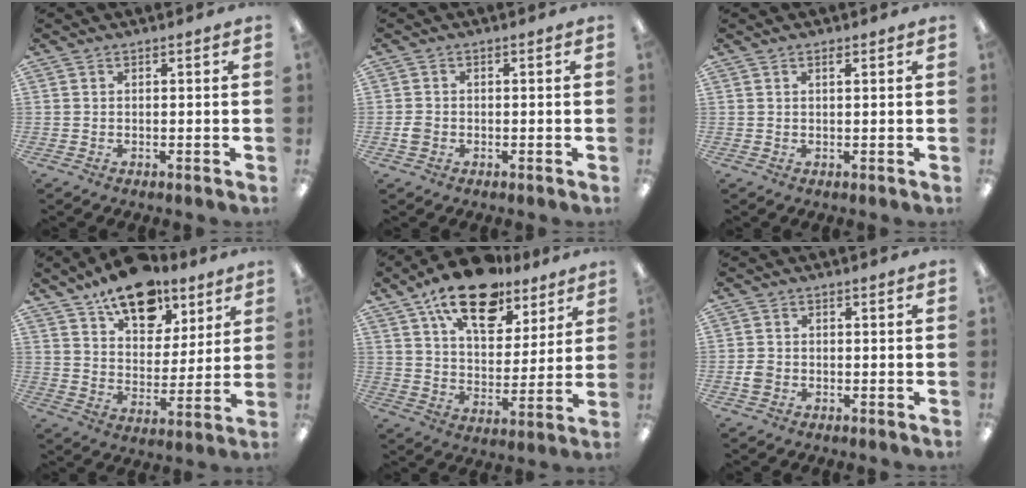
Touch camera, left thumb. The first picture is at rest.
{"total": 1.8, "force": [-0.5, 1.5, 1.0], "torque": [-0.017, 0.003, -0.009]}
{"total": 1.0, "force": [0.8, 0.3, 0.6], "torque": [-0.004, -0.002, 0.012]}
{"total": 15.8, "force": [11.6, 8.1, 7.1], "torque": [-0.098, -0.070, 0.205]}
{"total": 19.0, "force": [12.9, 9.1, 10.6], "torque": [-0.169, -0.063, 0.221]}
{"total": 2.1, "force": [-0.6, 1.7, 1.1], "torque": [-0.019, 0.005, -0.012]}